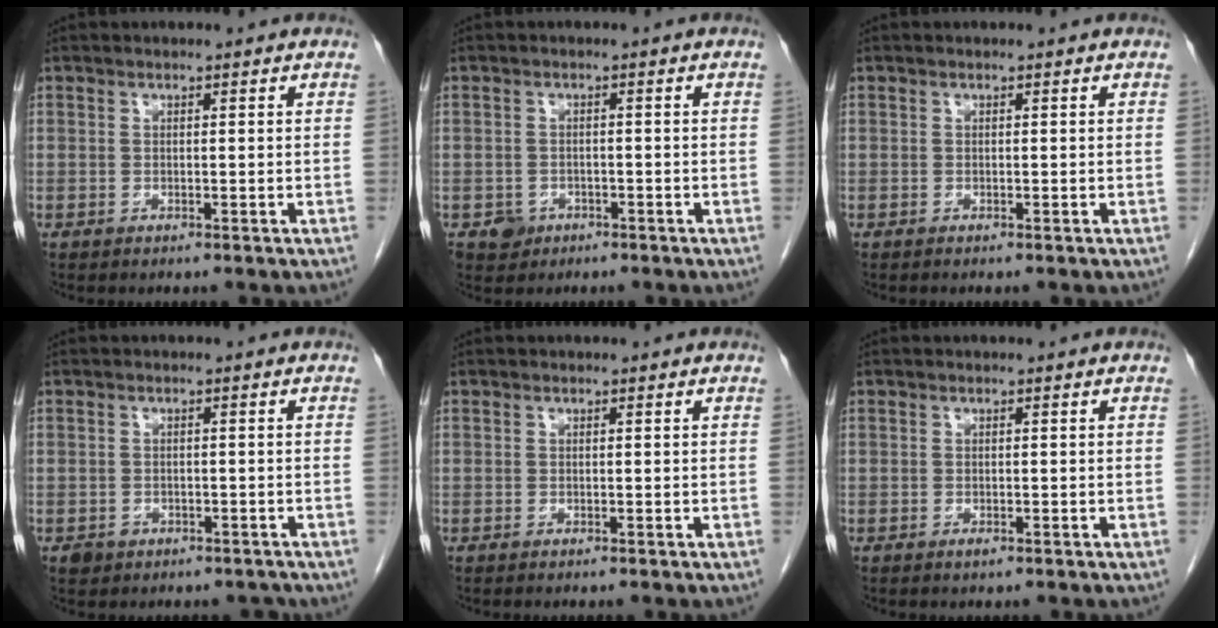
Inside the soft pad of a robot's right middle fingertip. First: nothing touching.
{"total": 2.4, "force": [-1.2, 2.0, 0.4], "torque": [-0.004, 0.008, -0.015]}
{"total": 0.0}
{"total": 3.0, "force": [-2.0, 2.3, 0.3], "torque": [0.000, 0.008, -0.026]}
{"total": 0.0}
{"total": 0.6, "force": [-0.4, 0.2, 0.4], "torque": [-0.009, 0.000, -0.004]}